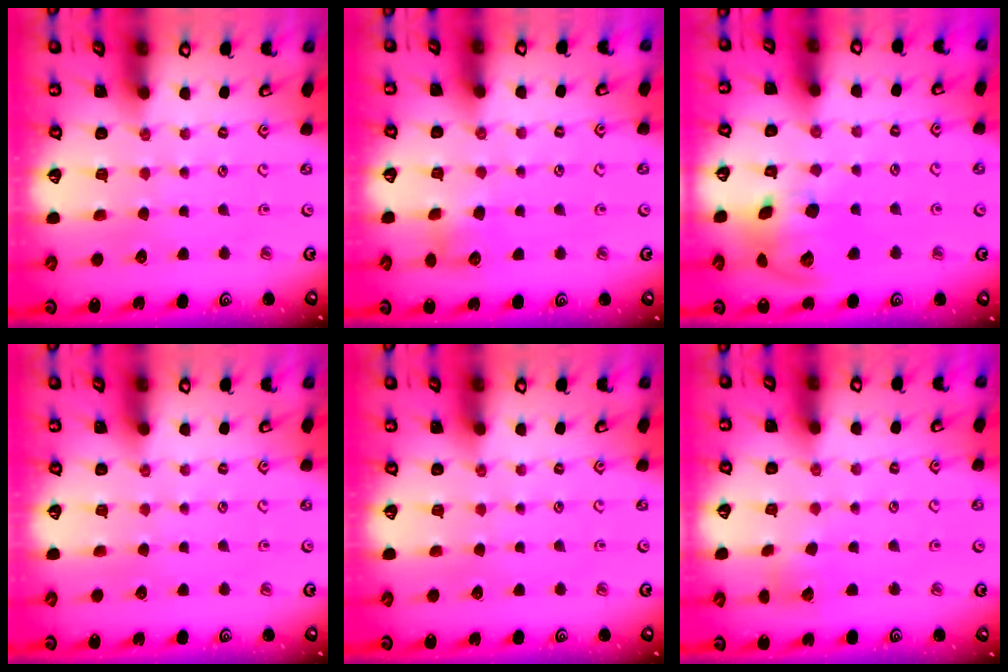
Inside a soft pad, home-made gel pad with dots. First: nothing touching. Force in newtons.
{"total": 4.9, "press": 4.8, "slide": 0.6}
{"total": 14.4, "press": 14.2, "slide": 2.2}
{"total": 0.0}
{"total": 0.0}
{"total": 5.5, "press": 5.4, "slide": 0.6}